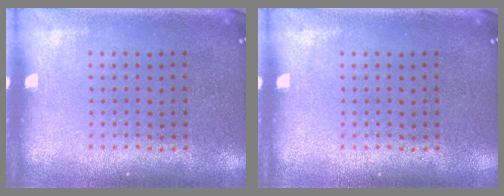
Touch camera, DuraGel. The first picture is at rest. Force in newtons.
{"total": 0.0}